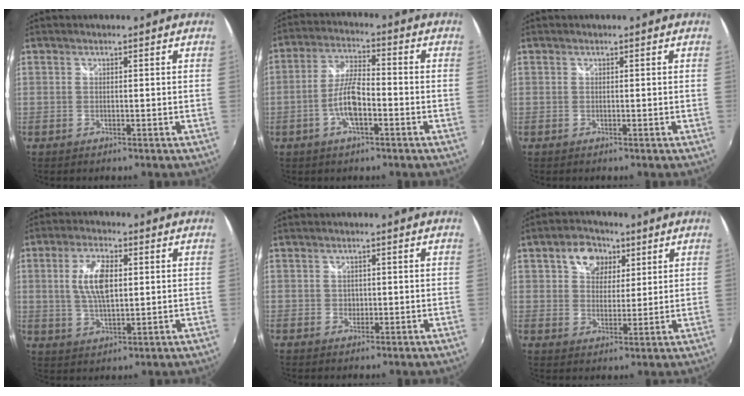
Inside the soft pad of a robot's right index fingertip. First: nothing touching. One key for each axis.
{"total": 7.7, "fx": -2.9, "fy": 2.2, "fz": 6.7, "tx": -0.141, "ty": 0.007, "tz": -0.055}
{"total": 0.0}
{"total": 8.5, "fx": 1.4, "fy": 3.7, "fz": 7.6, "tx": -0.149, "ty": 0.006, "tz": 0.029}
{"total": 1.5, "fx": -0.2, "fy": 1.4, "fz": 0.4, "tx": -0.004, "ty": -0.001, "tz": -0.003}
{"total": 8.2, "fx": 3.7, "fy": 6.1, "fz": 4.0, "tx": -0.071, "ty": 0.021, "tz": 0.061}